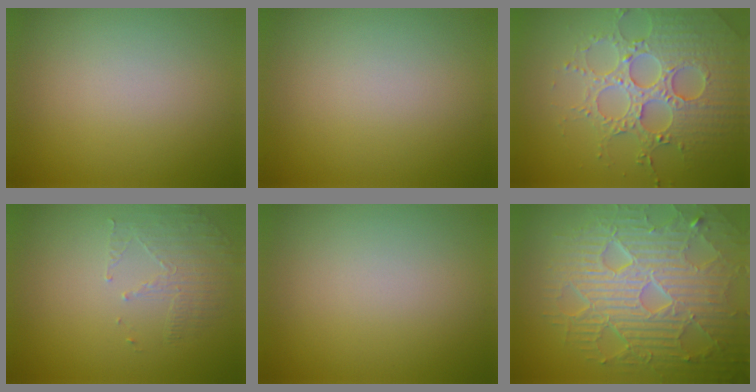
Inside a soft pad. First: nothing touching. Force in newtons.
{"total": 0.0}
{"total": 5.3, "press": 5.1, "slide": 1.2}
{"total": 1.7, "press": 0.9, "slide": 1.4}
{"total": 0.0}
{"total": 10.5, "press": 6.8, "slide": 8.0}